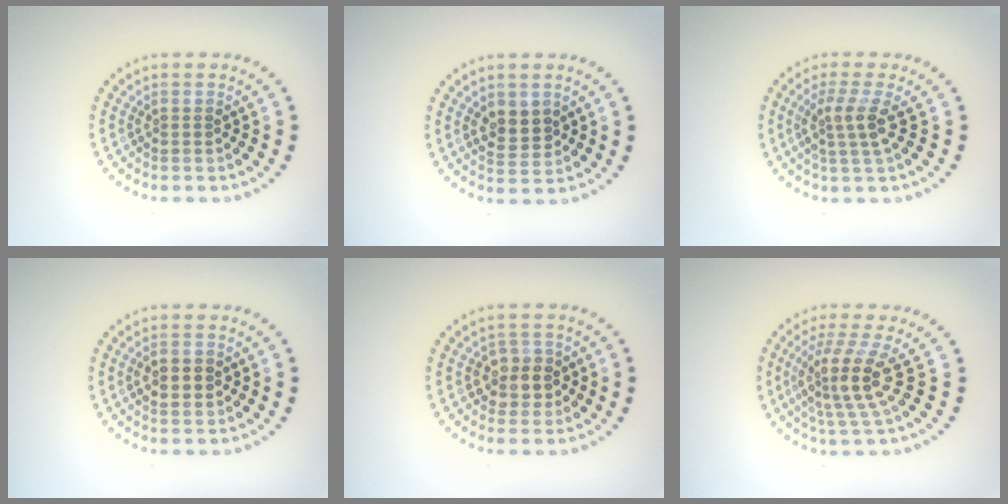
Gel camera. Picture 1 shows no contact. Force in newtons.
{"total": 2.5, "press": 2.4, "slide": 0.6}
{"total": 2.7, "press": 2.0, "slide": 1.8}
{"total": 2.2, "press": 2.2, "slide": 0.2}
{"total": 2.6, "press": 2.4, "slide": 1.0}
{"total": 4.4, "press": 3.4, "slide": 2.9}